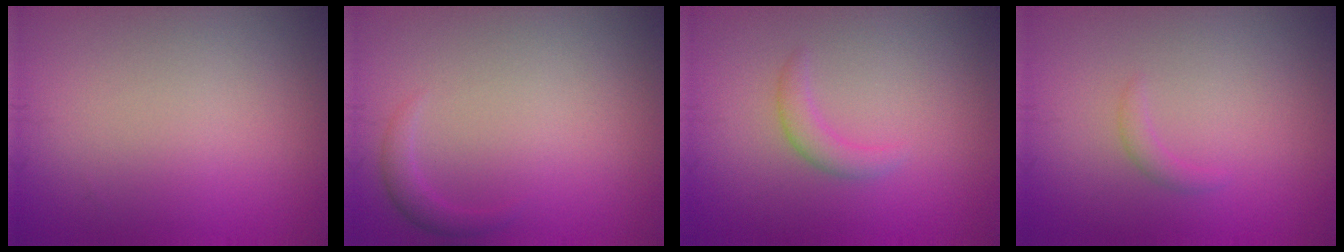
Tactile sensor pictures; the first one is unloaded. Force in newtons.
{"total": 1.2, "press": 1.2, "slide": 0.1}
{"total": 1.5, "press": 1.5, "slide": 0.1}
{"total": 0.9, "press": 0.9, "slide": 0.2}